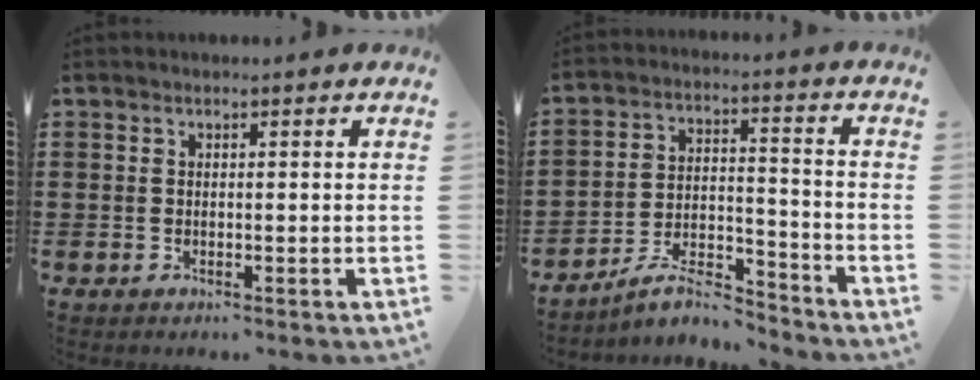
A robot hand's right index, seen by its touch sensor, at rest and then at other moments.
{"total": 7.7, "force": [-6.7, 1.5, 3.4], "torque": [-0.062, 0.011, -0.126]}